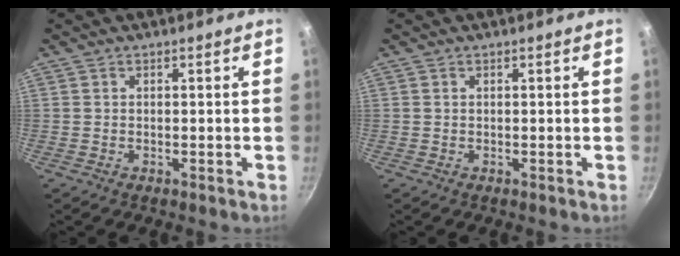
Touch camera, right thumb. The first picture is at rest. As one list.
[{"total": 0.0}]